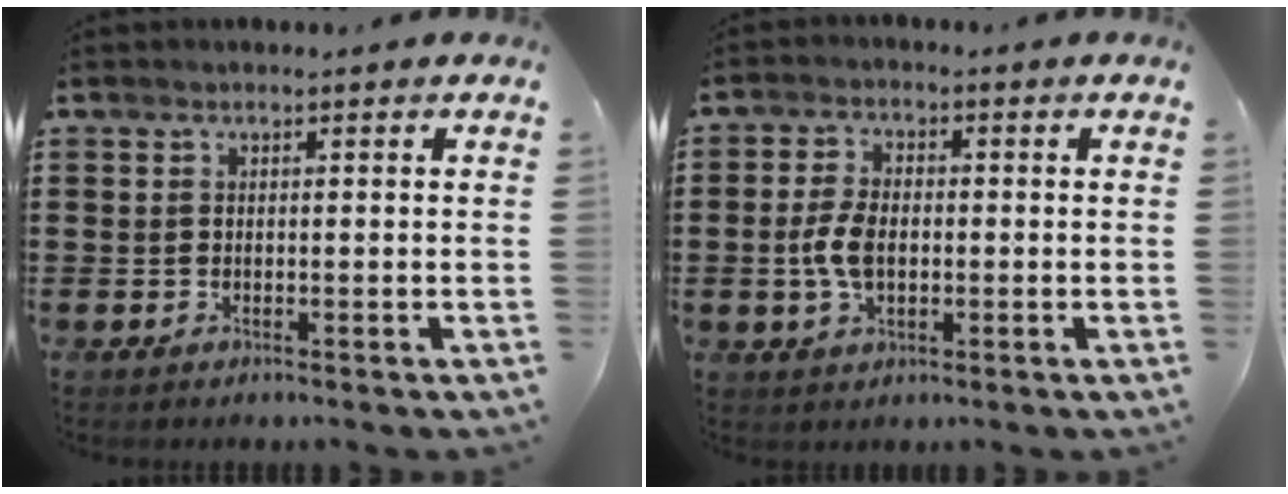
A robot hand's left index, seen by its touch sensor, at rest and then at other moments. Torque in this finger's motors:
{"motor_torque": [1.01, 0.46, 0.54, 0.13]}